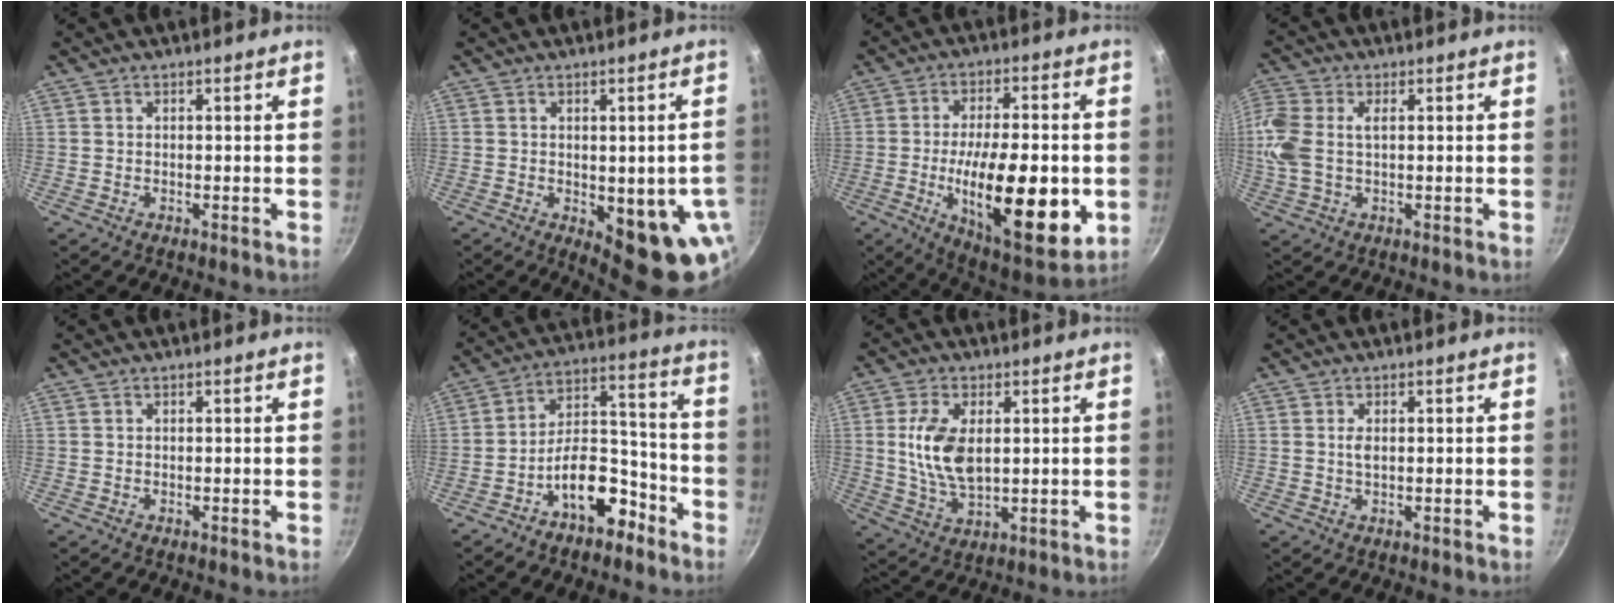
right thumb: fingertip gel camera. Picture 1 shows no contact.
{"total": 13.1, "force": [-2.9, 5.0, 11.8], "torque": [-0.102, -0.011, -0.025]}
{"total": 23.0, "force": [-4.3, 8.6, 20.9], "torque": [-0.307, -0.005, -0.062]}
{"total": 8.6, "force": [1.1, 5.1, 6.9], "torque": [-0.155, 0.012, 0.015]}
{"total": 0.0}
{"total": 12.8, "force": [-7.4, 6.6, 8.0], "torque": [-0.086, 0.094, -0.116]}
{"total": 10.8, "force": [1.6, 6.0, 8.9], "torque": [-0.168, -0.010, 0.034]}
{"total": 1.6, "force": [0.2, 0.8, 1.4], "torque": [-0.029, 0.000, 0.004]}